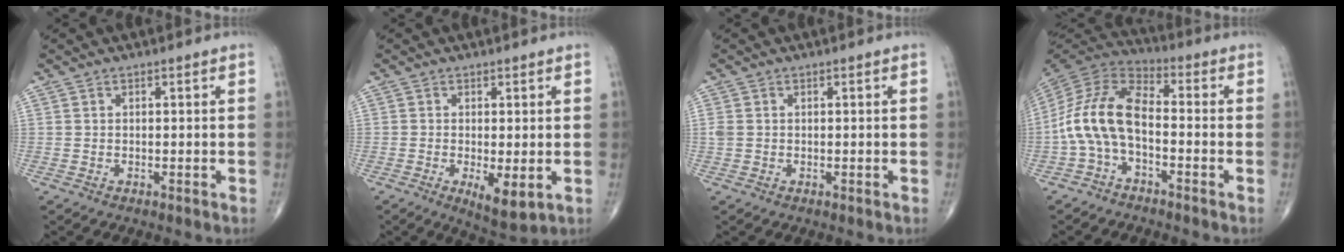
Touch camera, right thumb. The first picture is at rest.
{"total": 5.8, "force": [-1.3, 2.1, 5.3], "torque": [-0.085, -0.019, -0.016]}
{"total": 1.3, "force": [0.1, 1.1, 0.8], "torque": [-0.024, 0.004, 0.004]}
{"total": 12.3, "force": [-2.7, 6.6, 10.1], "torque": [-0.202, 0.046, -0.064]}